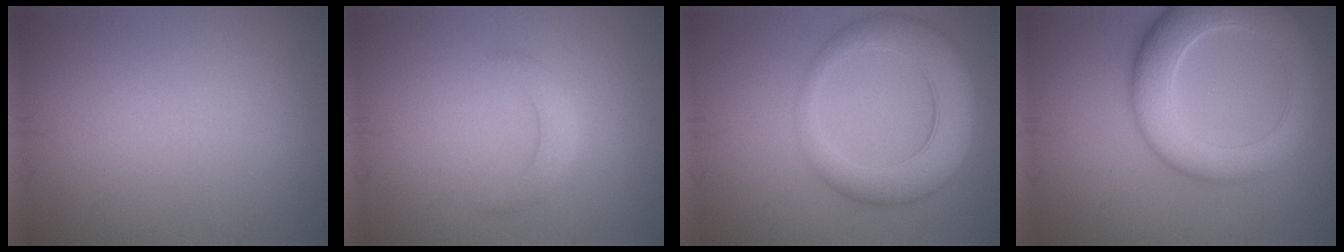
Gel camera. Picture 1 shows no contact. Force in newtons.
{"total": 2.0, "press": 2.0, "slide": 0.0}
{"total": 6.7, "press": 6.7, "slide": 0.2}
{"total": 8.3, "press": 8.3, "slide": 0.7}